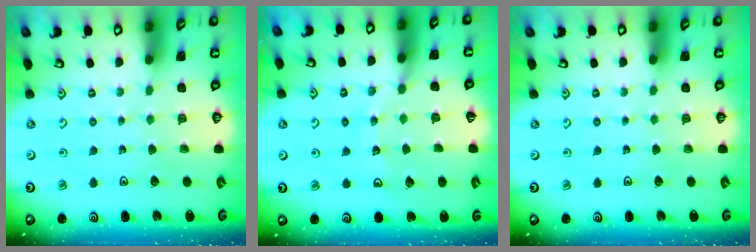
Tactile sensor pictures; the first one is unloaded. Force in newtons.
{"total": 9.3, "press": 9.3, "slide": 0.8}
{"total": 0.0}